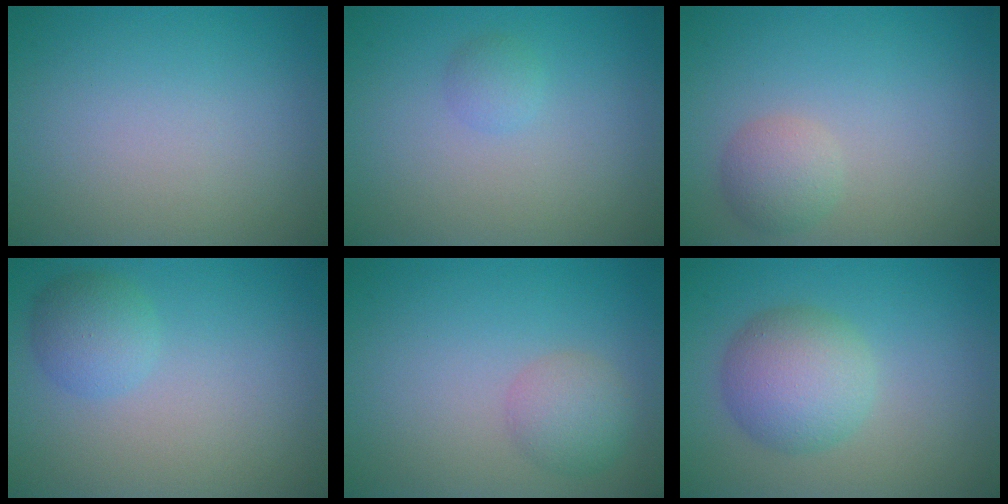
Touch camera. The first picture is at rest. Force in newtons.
{"total": 1.1, "press": 1.1, "slide": 0.1}
{"total": 2.2, "press": 2.2, "slide": 0.1}
{"total": 2.5, "press": 2.5, "slide": 0.1}
{"total": 2.1, "press": 2.1, "slide": 0.2}
{"total": 5.1, "press": 5.1, "slide": 0.3}